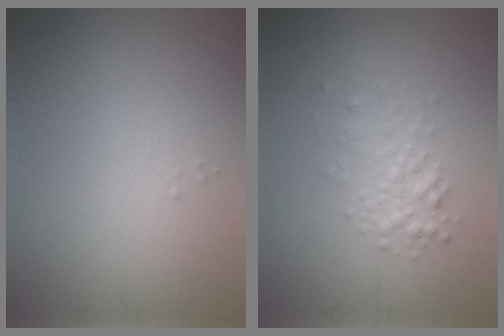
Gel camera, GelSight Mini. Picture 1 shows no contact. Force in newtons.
{"total": 2.0, "press": 2.0, "slide": 0.1}